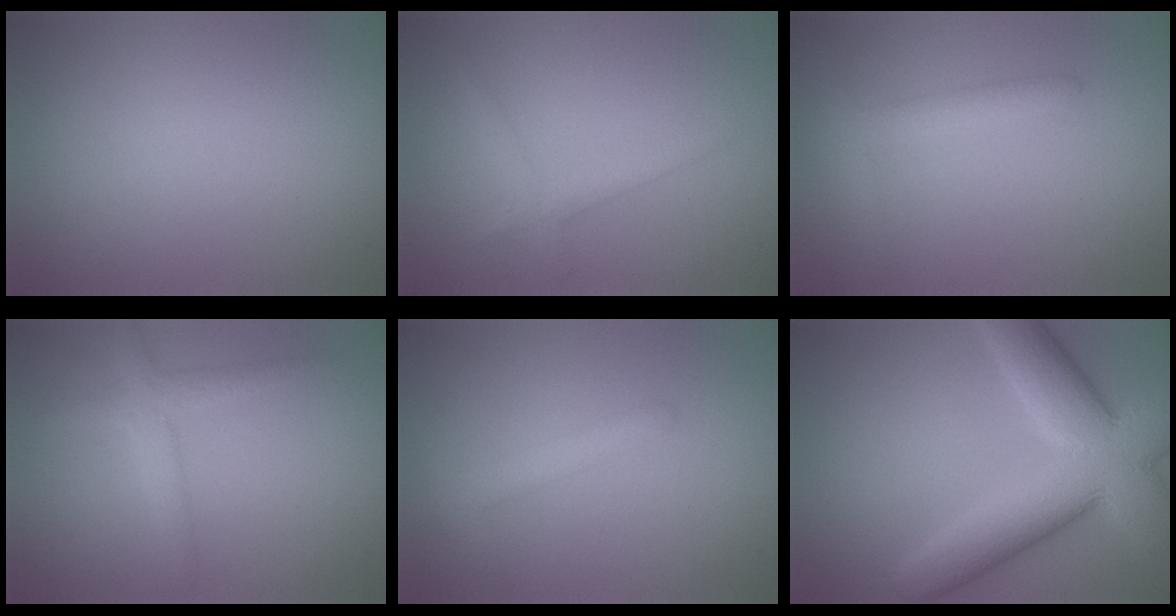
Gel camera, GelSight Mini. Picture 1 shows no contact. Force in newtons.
{"total": 1.7, "press": 1.7, "slide": 0.1}
{"total": 2.6, "press": 2.6, "slide": 0.2}
{"total": 2.5, "press": 2.5, "slide": 0.1}
{"total": 2.1, "press": 2.1, "slide": 0.1}
{"total": 10.9, "press": 10.9, "slide": 0.8}